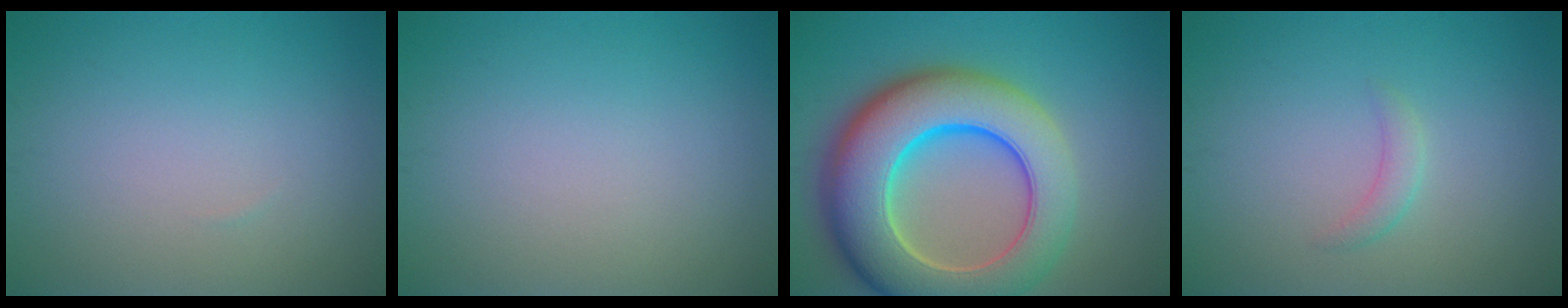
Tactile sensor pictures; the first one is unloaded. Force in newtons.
{"total": 0.0}
{"total": 12.8, "press": 12.8, "slide": 0.5}
{"total": 1.3, "press": 1.3, "slide": 0.0}